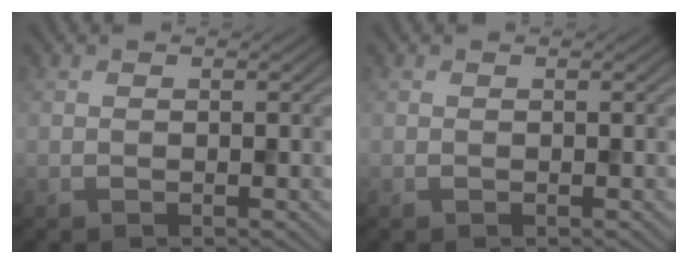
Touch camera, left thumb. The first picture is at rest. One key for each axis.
{"total": 0.0}